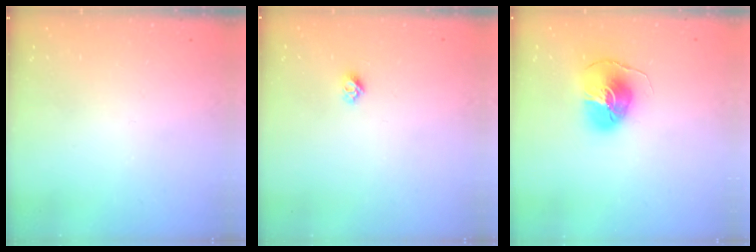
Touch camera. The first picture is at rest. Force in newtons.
{"total": 4.5, "press": 4.4, "slide": 0.5}
{"total": 8.7, "press": 8.7, "slide": 0.6}